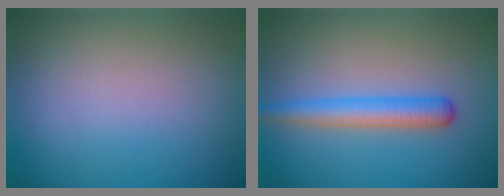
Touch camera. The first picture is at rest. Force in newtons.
{"total": 3.4, "press": 3.4, "slide": 0.2}